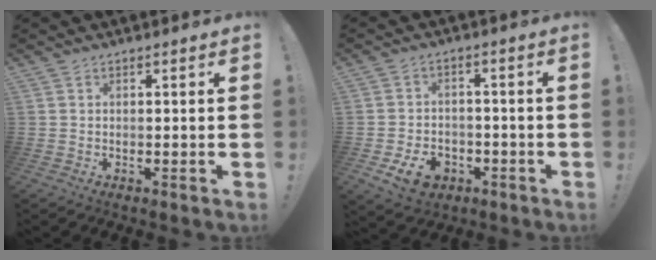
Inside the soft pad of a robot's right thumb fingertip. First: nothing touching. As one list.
[{"total": 8.8, "force": [-4.3, 6.2, 4.6], "torque": [-0.072, 0.031, -0.070]}]